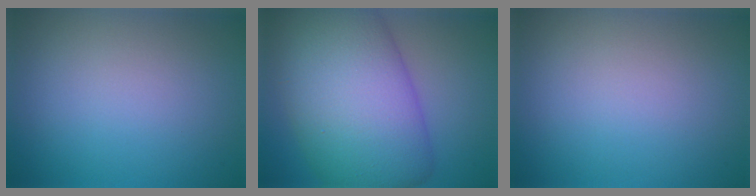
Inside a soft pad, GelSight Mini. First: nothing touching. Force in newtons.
{"total": 14.6, "press": 14.6, "slide": 0.6}
{"total": 0.0}